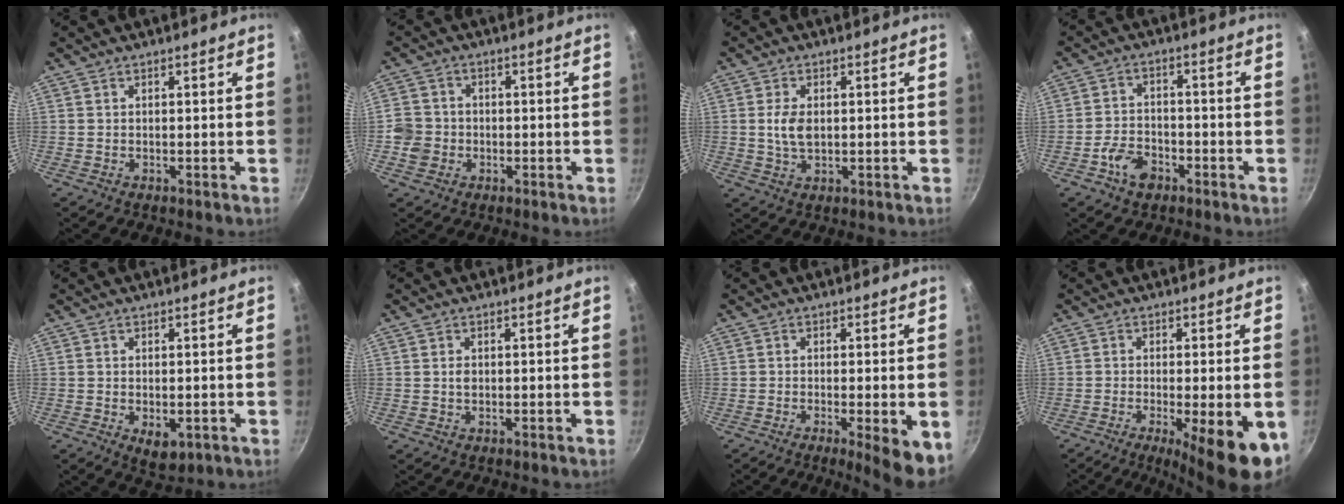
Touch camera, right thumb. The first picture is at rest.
{"total": 5.1, "force": [-1.4, 4.6, 1.7], "torque": [-0.012, 0.016, -0.032]}
{"total": 4.7, "force": [0.4, 2.8, 3.8], "torque": [-0.071, -0.001, 0.007]}
{"total": 6.3, "force": [-3.4, 4.1, 3.4], "torque": [-0.054, 0.029, -0.064]}
{"total": 4.7, "force": [-1.2, 2.8, 3.6], "torque": [-0.047, -0.008, -0.011]}
{"total": 1.3, "force": [0.0, 0.9, 0.8], "torque": [-0.012, 0.002, 0.000]}
{"total": 8.3, "force": [-2.7, 1.9, 7.6], "torque": [-0.094, -0.001, -0.034]}
{"total": 12.9, "force": [-4.8, 3.0, 11.5], "torque": [-0.156, -0.004, -0.065]}